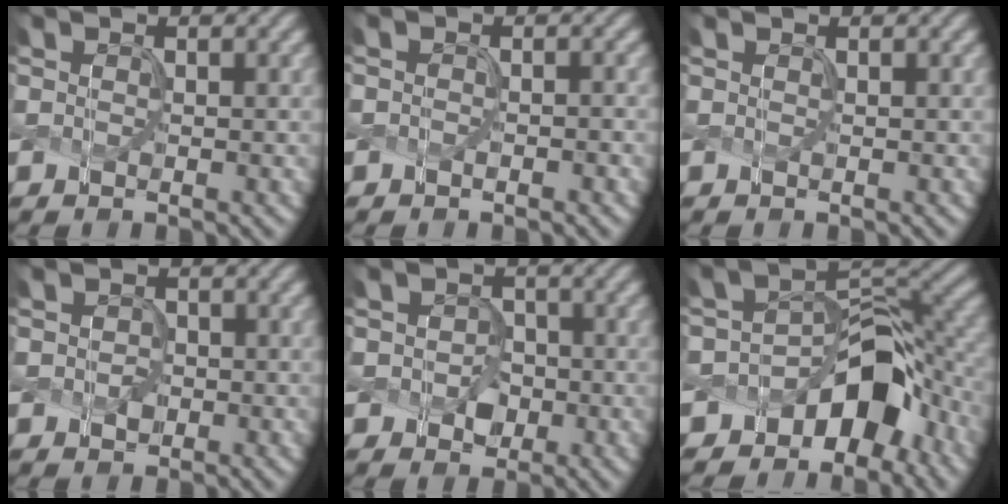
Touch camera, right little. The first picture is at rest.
{"total": 0.6, "force": [-0.3, 0.2, 0.5], "torque": [-0.004, -0.003, -0.005]}
{"total": 0.0}
{"total": 1.4, "force": [-0.1, 1.2, 0.7], "torque": [-0.014, -0.006, -0.002]}
{"total": 2.8, "force": [-0.5, 2.4, 1.5], "torque": [-0.024, -0.006, -0.011]}
{"total": 8.9, "force": [-5.0, 4.9, 5.4], "torque": [-0.054, 0.011, -0.097]}